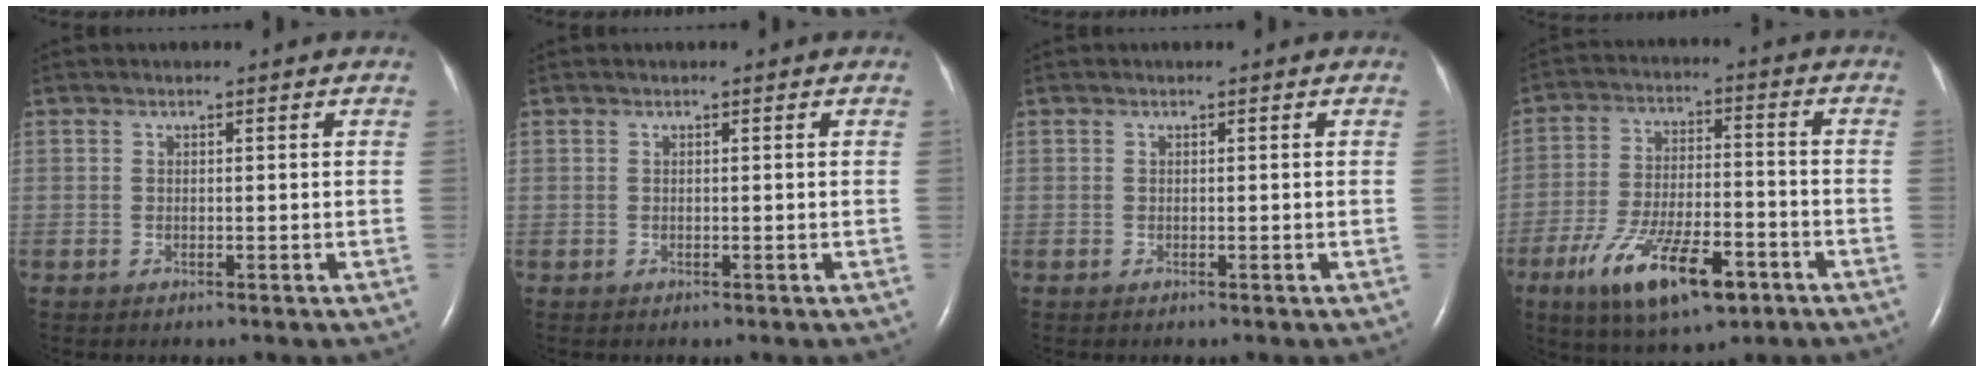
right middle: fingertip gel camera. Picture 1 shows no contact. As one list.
[{"total": 0.0}, {"total": 0.0}, {"total": 14.1, "force": [-7.6, 4.6, 11.0], "torque": [-0.204, -0.007, -0.122]}]